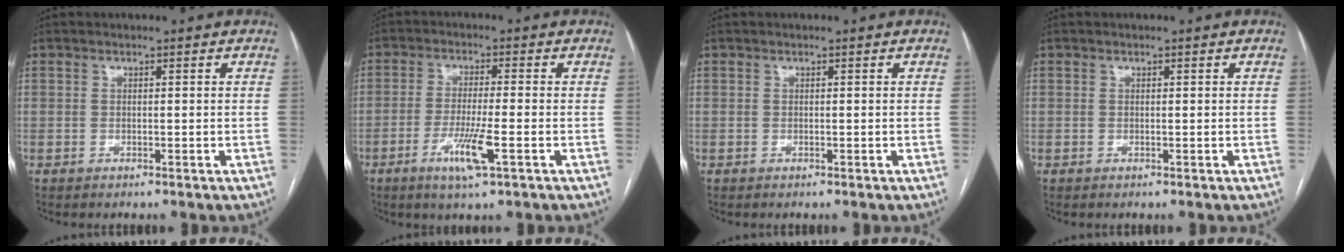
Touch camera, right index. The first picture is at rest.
{"total": 6.8, "force": [-2.9, 0.1, 6.1], "torque": [-0.119, -0.014, -0.052]}
{"total": 0.0}
{"total": 0.0}